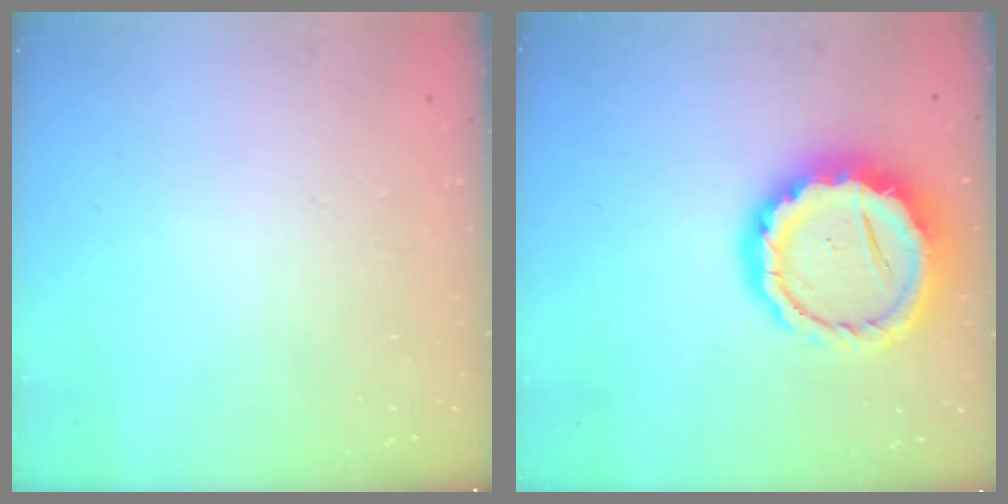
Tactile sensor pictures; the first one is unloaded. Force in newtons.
{"total": 15.5, "press": 15.2, "slide": 2.7}